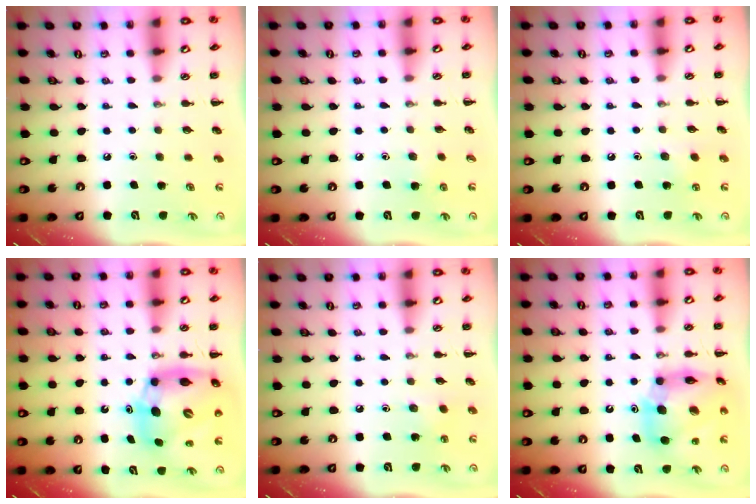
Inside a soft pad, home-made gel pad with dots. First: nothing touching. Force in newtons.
{"total": 2.4, "press": 2.3, "slide": 0.9}
{"total": 4.7, "press": 4.4, "slide": 1.5}
{"total": 12.3, "press": 11.8, "slide": 3.5}
{"total": 6.3, "press": 6.0, "slide": 1.7}
{"total": 13.4, "press": 13.0, "slide": 3.4}